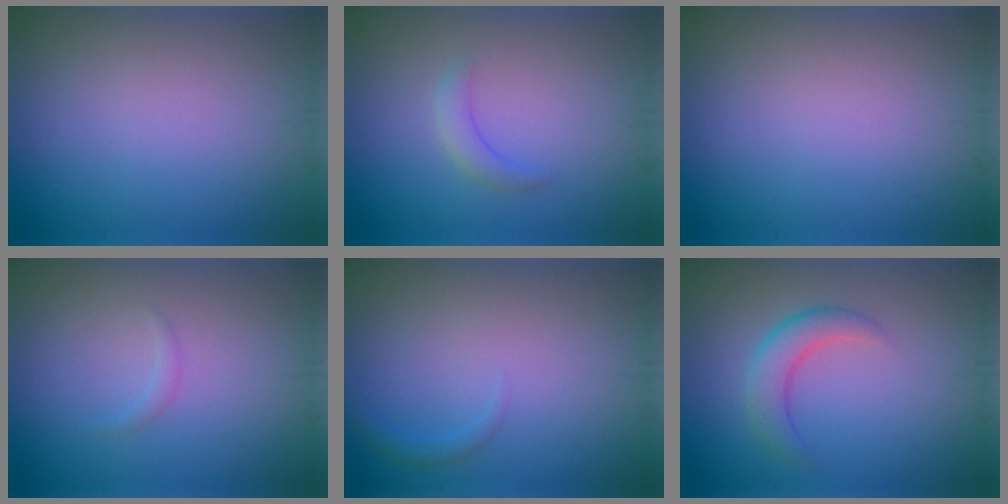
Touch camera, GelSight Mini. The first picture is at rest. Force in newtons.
{"total": 1.6, "press": 1.6, "slide": 0.2}
{"total": 0.0}
{"total": 0.6, "press": 0.6, "slide": 0.0}
{"total": 0.9, "press": 0.9, "slide": 0.1}
{"total": 3.0, "press": 3.0, "slide": 0.2}